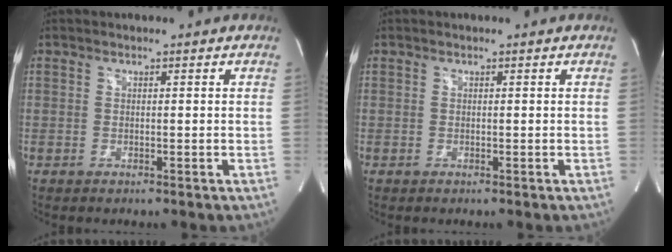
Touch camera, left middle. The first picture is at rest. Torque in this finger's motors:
{"motor_torque": [0.14, -0.47, -0.07, 0.00]}